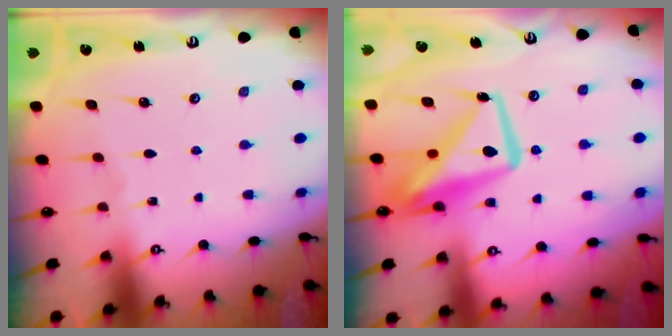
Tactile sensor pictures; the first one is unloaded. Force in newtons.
{"total": 13.6, "press": 13.5, "slide": 1.6}